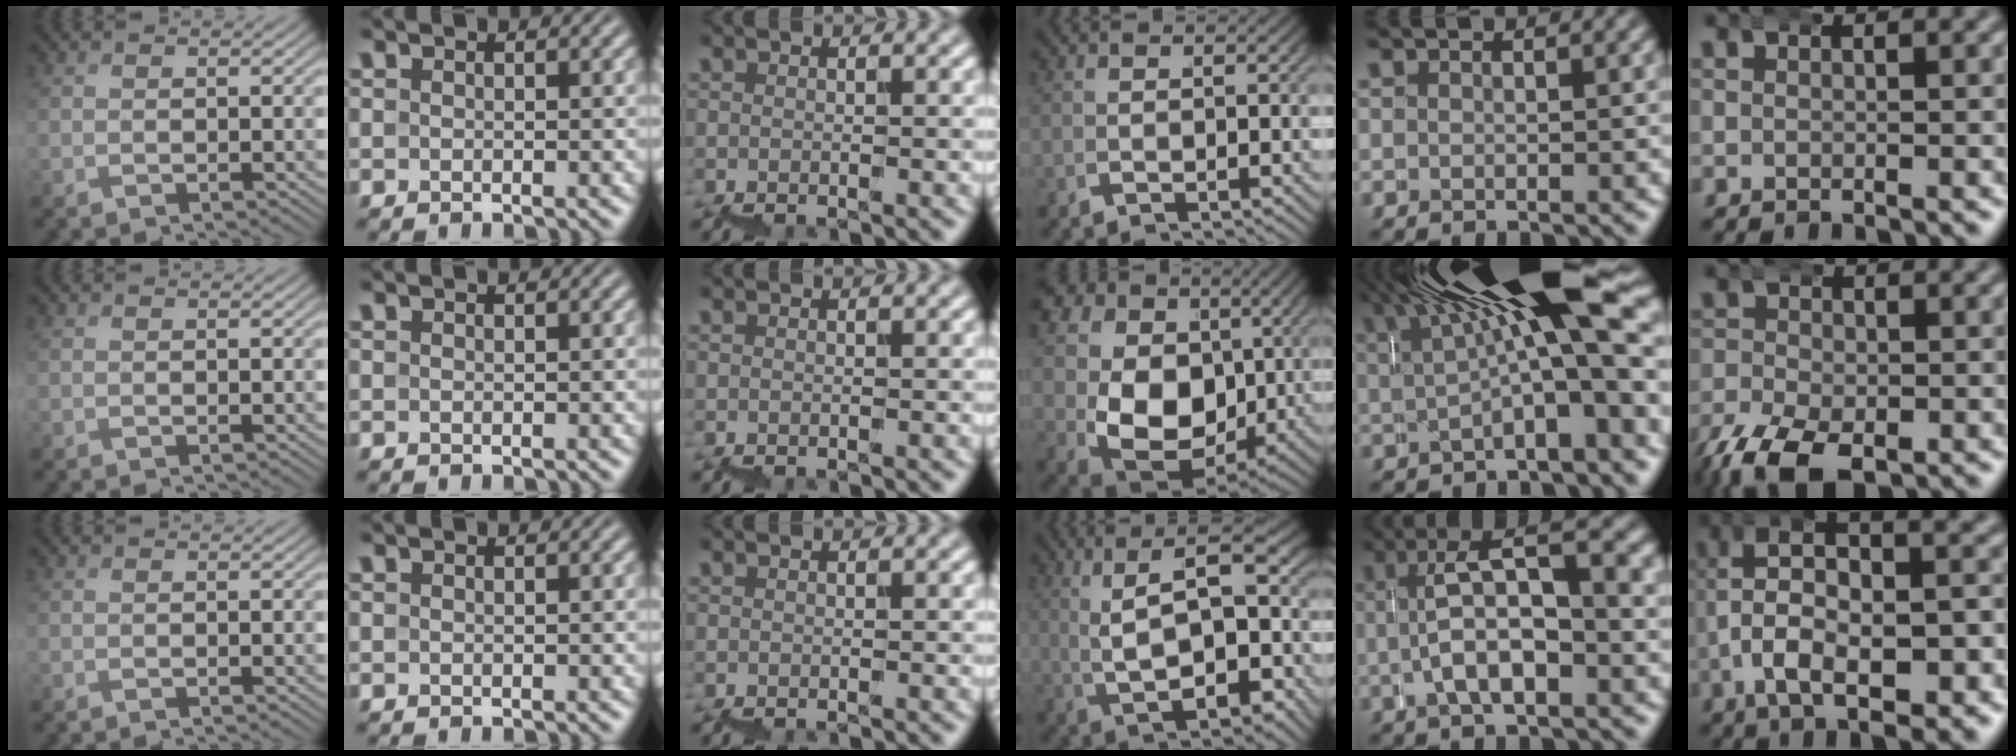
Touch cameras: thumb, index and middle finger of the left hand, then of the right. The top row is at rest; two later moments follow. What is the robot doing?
{"motion": "wrap", "object": "bubble wrap"}